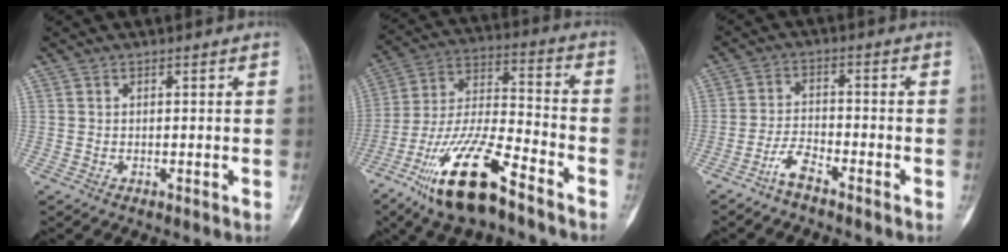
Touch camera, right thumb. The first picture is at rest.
{"total": 19.0, "force": [-11.9, 5.4, 13.8], "torque": [-0.277, 0.060, -0.221]}
{"total": 4.2, "force": [-3.3, 1.0, 2.3], "torque": [-0.048, 0.025, -0.069]}